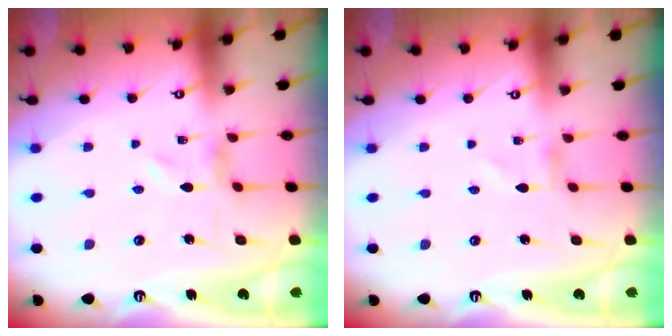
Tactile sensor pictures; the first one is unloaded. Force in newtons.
{"total": 1.0, "press": 1.0, "slide": 0.1}